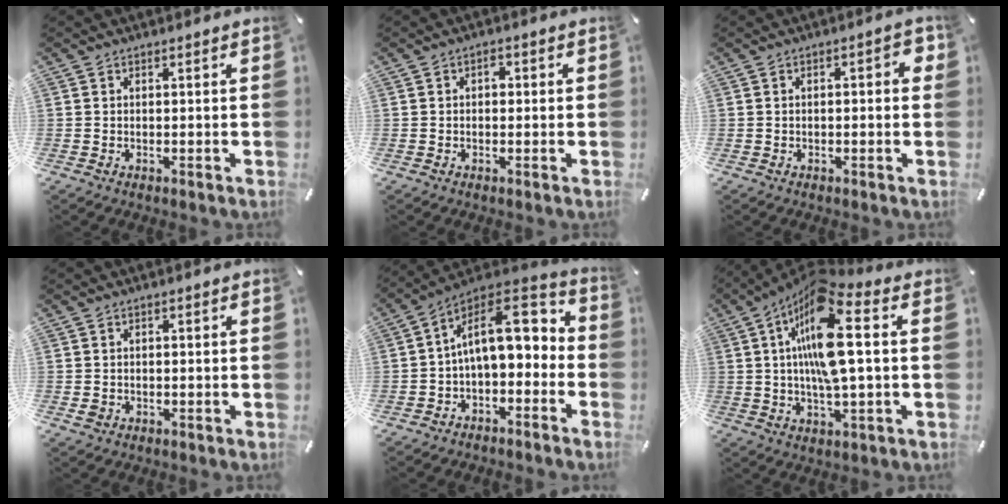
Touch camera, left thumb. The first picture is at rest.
{"total": 1.7, "force": [0.1, 1.2, 1.1], "torque": [-0.015, 0.005, -0.003]}
{"total": 3.6, "force": [-0.4, 1.4, 3.3], "torque": [-0.048, 0.009, -0.010]}
{"total": 1.4, "force": [-0.2, 1.2, 0.6], "torque": [-0.010, 0.005, -0.005]}
{"total": 14.9, "force": [2.7, 9.0, 11.6], "torque": [-0.178, -0.006, 0.048]}
{"total": 17.1, "force": [3.1, 5.0, 16.1], "torque": [-0.329, 0.000, 0.043]}